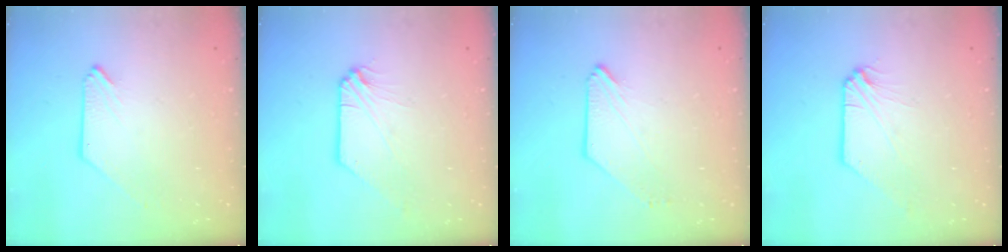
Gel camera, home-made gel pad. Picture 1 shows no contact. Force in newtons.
{"total": 0.0}
{"total": 1.1, "press": 1.0, "slide": 0.4}
{"total": 0.0}